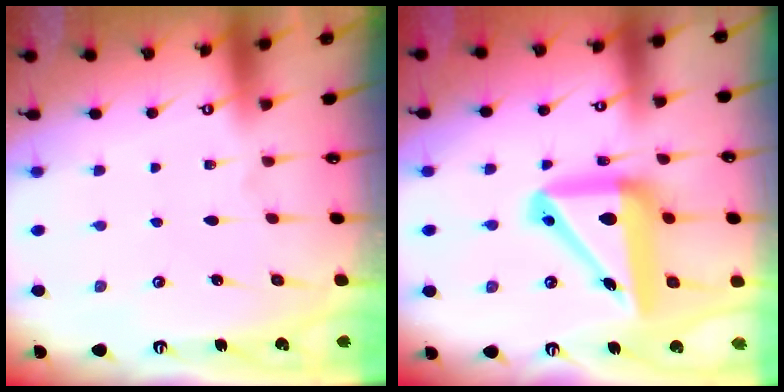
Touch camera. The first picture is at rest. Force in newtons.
{"total": 17.6, "press": 17.4, "slide": 2.7}